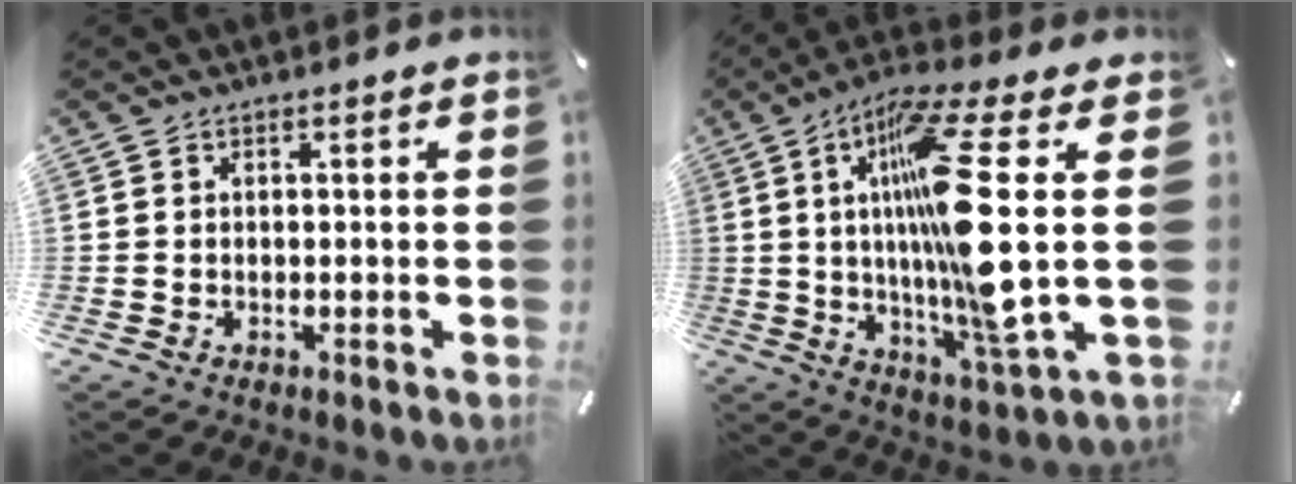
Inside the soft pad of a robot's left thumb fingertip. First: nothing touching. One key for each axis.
{"total": 22.4, "fx": 3.5, "fy": 2.8, "fz": 21.9, "tx": -0.408, "ty": -0.033, "tz": 0.038}